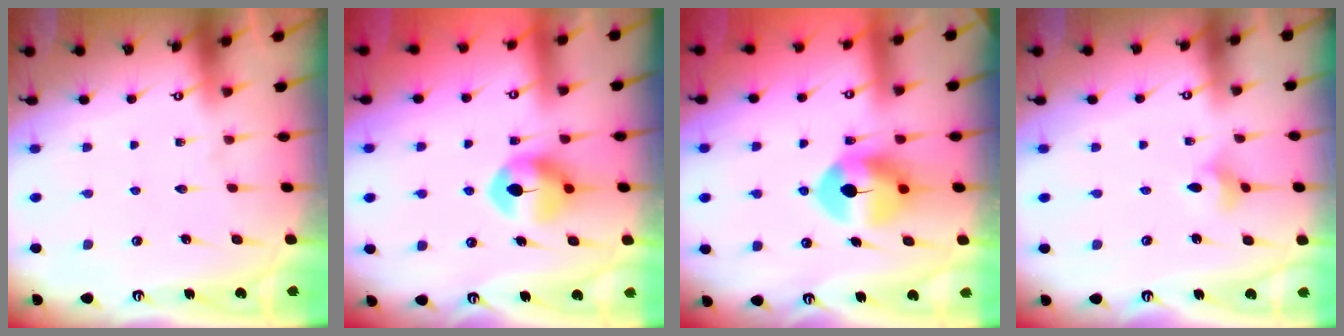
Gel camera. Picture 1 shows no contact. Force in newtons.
{"total": 9.7, "press": 9.7, "slide": 0.5}
{"total": 9.2, "press": 9.1, "slide": 1.3}
{"total": 3.2, "press": 3.1, "slide": 0.6}